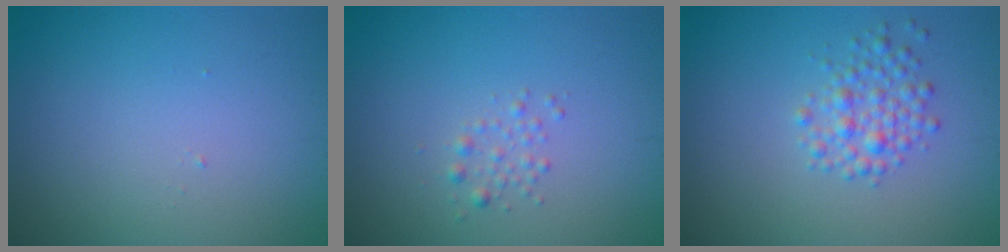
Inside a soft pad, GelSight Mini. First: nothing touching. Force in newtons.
{"total": 1.1, "press": 1.1, "slide": 0.0}
{"total": 2.4, "press": 2.4, "slide": 0.1}